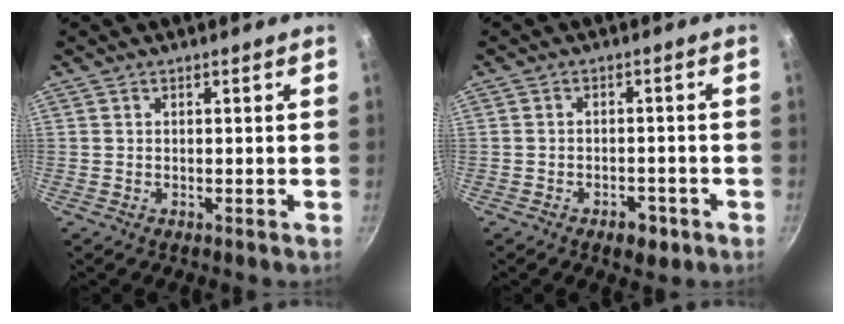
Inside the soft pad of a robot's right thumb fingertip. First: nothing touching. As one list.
[{"total": 4.3, "force": [-2.4, 2.5, 2.5], "torque": [-0.026, 0.021, -0.025]}]